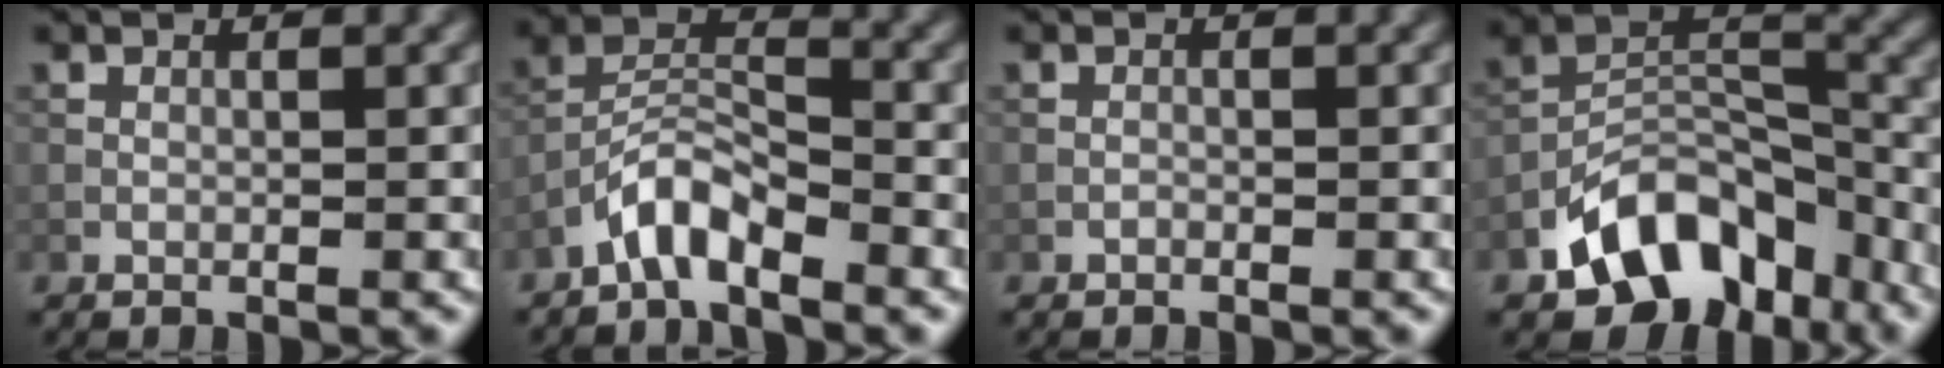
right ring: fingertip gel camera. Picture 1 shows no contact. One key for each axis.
{"total": 4.0, "fx": -3.1, "fy": 1.2, "fz": 2.3, "tx": -0.040, "ty": 0.016, "tz": -0.066}
{"total": 0.0}
{"total": 9.4, "fx": -5.9, "fy": 5.5, "fz": 4.8, "tx": -0.064, "ty": 0.000, "tz": -0.110}